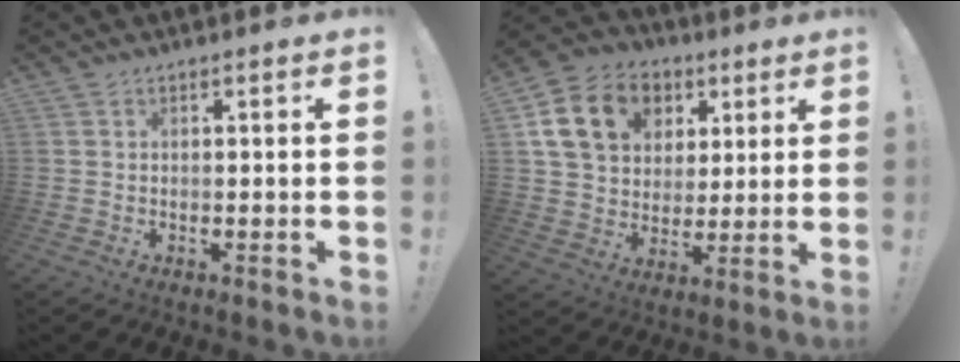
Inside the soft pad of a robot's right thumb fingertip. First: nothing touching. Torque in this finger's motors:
{"motor_torque": [0.45, 0.46, 0.61, -0.19, 0.06]}